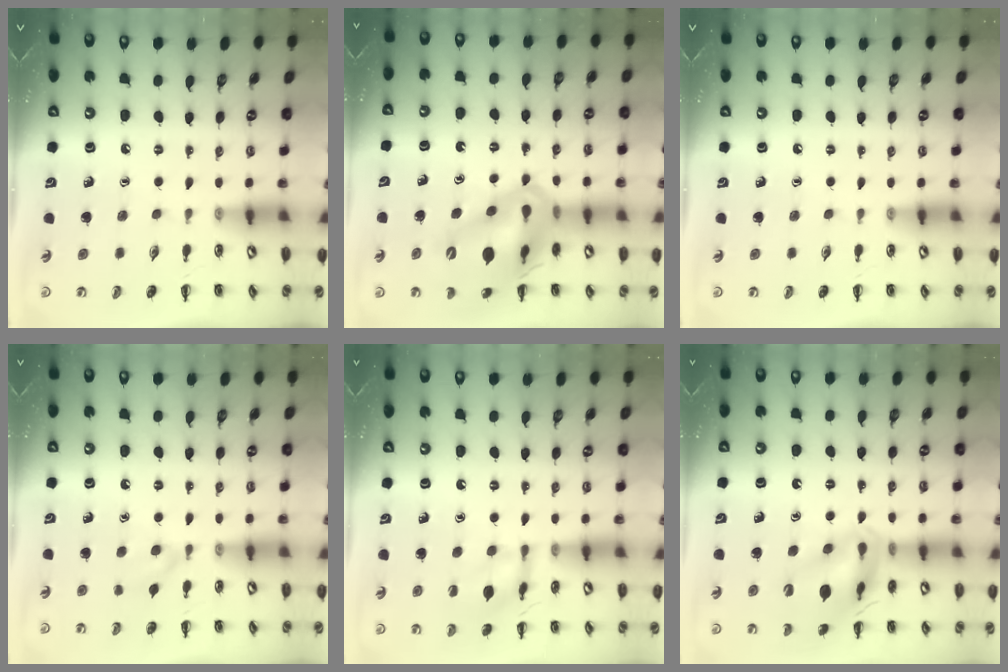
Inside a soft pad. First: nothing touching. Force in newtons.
{"total": 20.0, "press": 19.5, "slide": 4.4}
{"total": 0.0}
{"total": 3.1, "press": 2.9, "slide": 1.3}
{"total": 11.2, "press": 11.2, "slide": 0.8}
{"total": 14.7, "press": 14.5, "slide": 2.6}